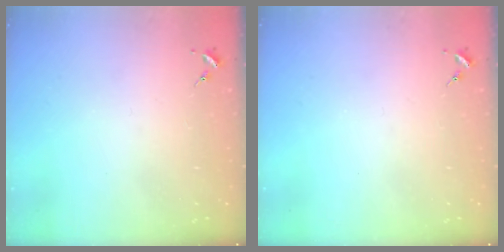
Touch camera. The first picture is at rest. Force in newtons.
{"total": 0.0}